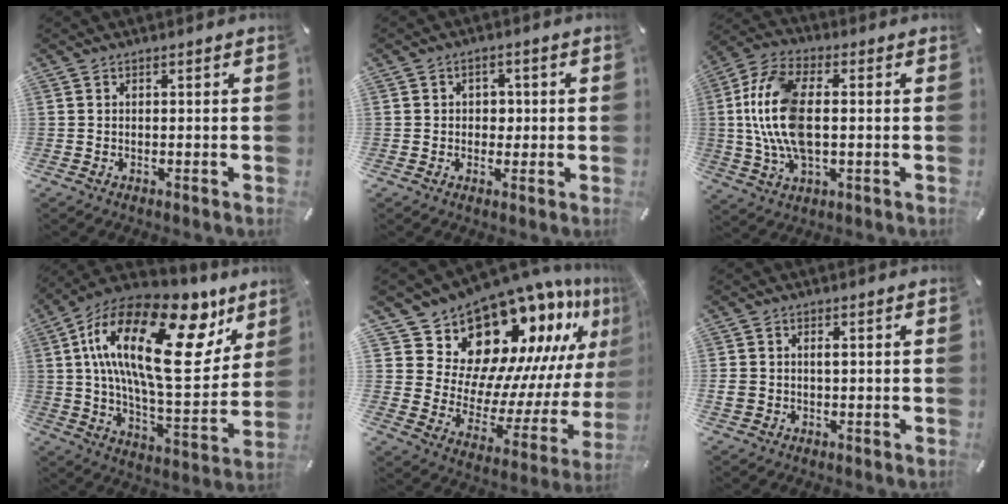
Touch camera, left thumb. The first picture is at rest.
{"total": 3.0, "force": [-0.2, 2.7, 1.2], "torque": [-0.010, 0.002, -0.010]}
{"total": 15.0, "force": [0.5, 7.4, 13.1], "torque": [-0.290, -0.011, 0.005]}
{"total": 28.2, "force": [10.5, 12.2, 23.2], "torque": [-0.413, -0.060, 0.174]}
{"total": 19.2, "force": [16.5, 8.1, 5.7], "torque": [-0.078, -0.165, 0.289]}
{"total": 2.1, "force": [0.2, 1.7, 1.2], "torque": [-0.028, 0.007, 0.002]}